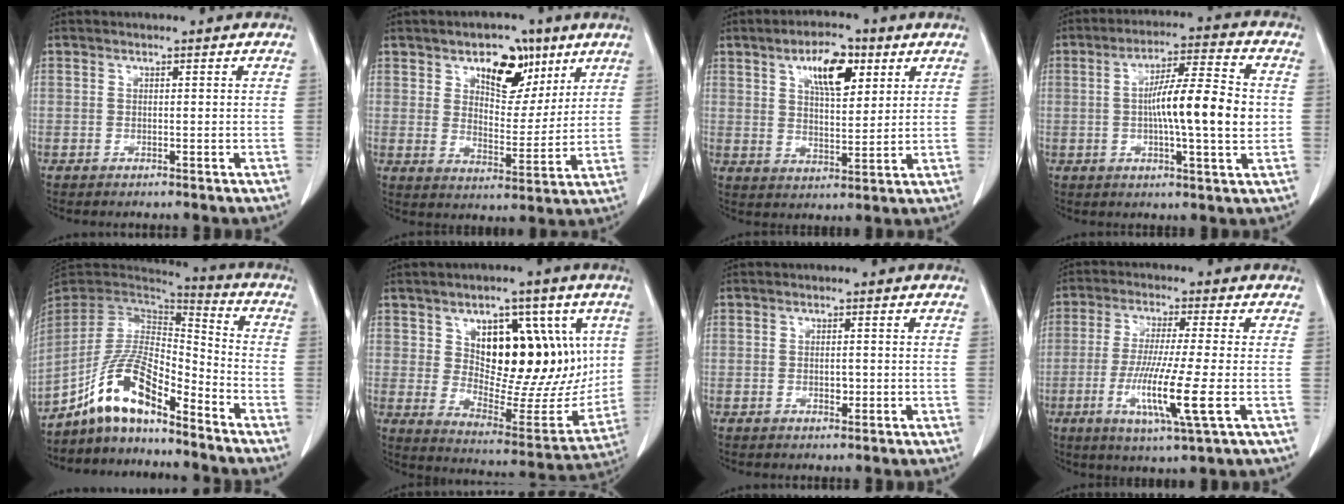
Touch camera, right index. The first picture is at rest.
{"total": 9.8, "force": [5.5, 5.6, 5.8], "torque": [-0.083, 0.008, 0.091]}
{"total": 8.7, "force": [4.2, 3.4, 6.8], "torque": [-0.114, 0.008, 0.072]}
{"total": 12.1, "force": [-0.2, 1.1, 12.1], "torque": [-0.200, 0.009, -0.009]}
{"total": 12.0, "force": [-8.4, 3.1, 8.0], "torque": [-0.167, 0.023, -0.156]}
{"total": 18.5, "force": [5.4, 9.3, 15.1], "torque": [-0.202, 0.005, 0.098]}
{"total": 1.4, "force": [-0.3, 0.7, 1.1], "torque": [-0.019, 0.000, 0.000]}
{"total": 10.8, "force": [-2.9, -0.3, 10.4], "torque": [-0.204, -0.025, -0.057]}